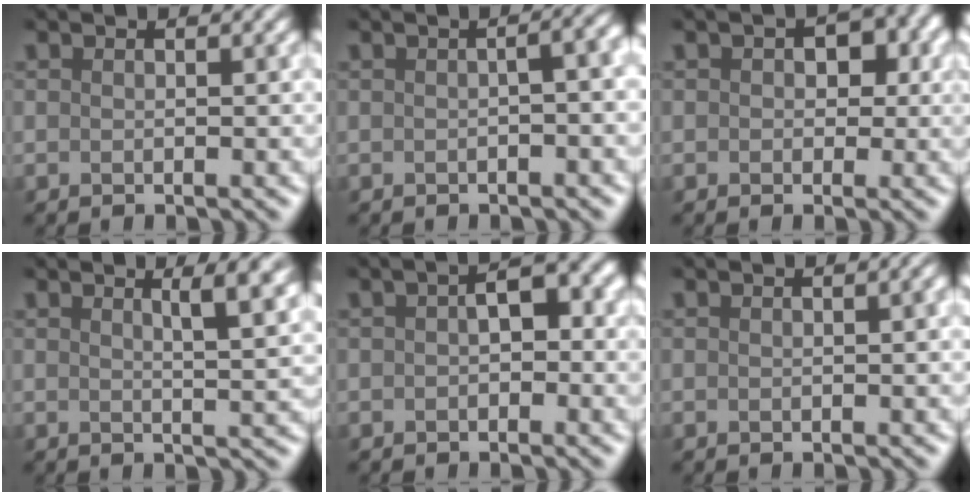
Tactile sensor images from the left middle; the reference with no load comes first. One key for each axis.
{"total": 3.8, "fx": -1.3, "fy": 1.7, "fz": 3.2, "tx": -0.017, "ty": 0.006, "tz": -0.019}
{"total": 2.9, "fx": 0.3, "fy": 2.4, "fz": 1.7, "tx": 0.008, "ty": 0.014, "tz": -0.005}
{"total": 3.8, "fx": 1.6, "fy": 1.0, "fz": 3.3, "tx": -0.025, "ty": 0.017, "tz": 0.013}
{"total": 2.4, "fx": -0.5, "fy": 1.3, "fz": 2.0, "tx": -0.027, "ty": 0.013, "tz": -0.015}
{"total": 1.5, "fx": -0.3, "fy": 0.7, "fz": 1.3, "tx": -0.005, "ty": 0.010, "tz": -0.009}